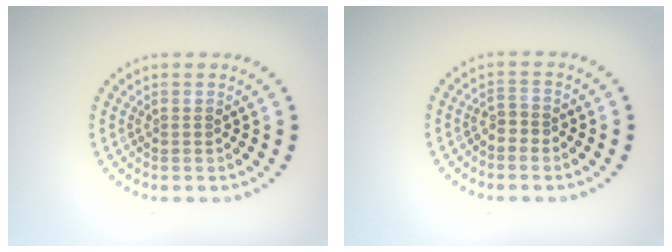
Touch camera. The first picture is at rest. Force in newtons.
{"total": 1.1, "press": 0.7, "slide": 0.8}